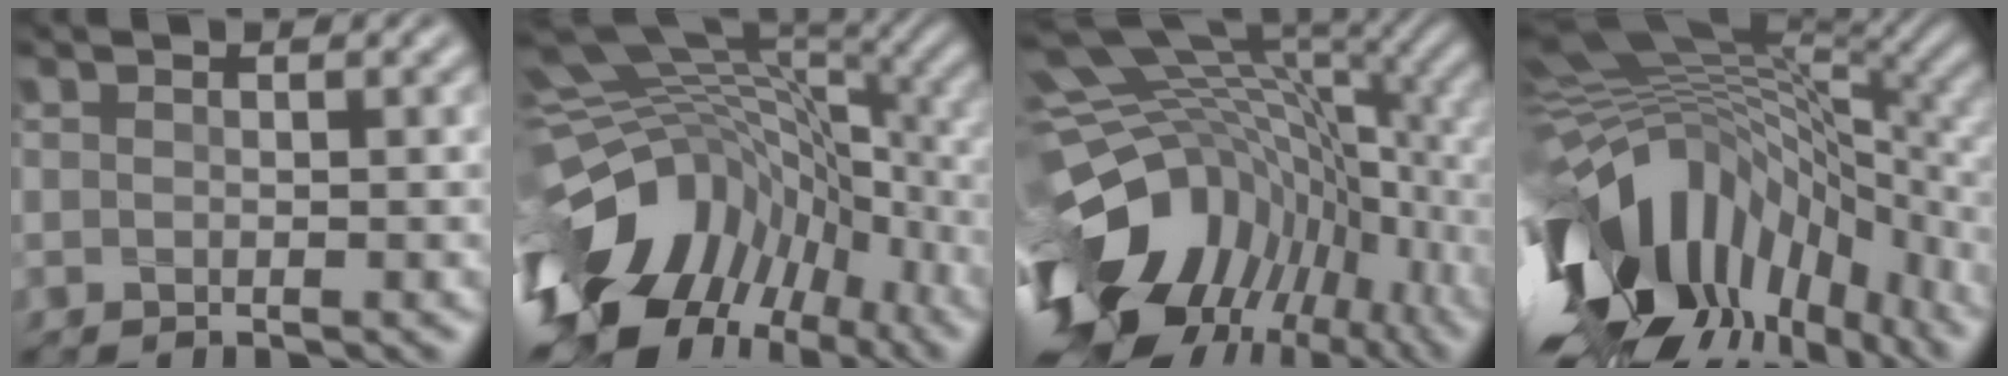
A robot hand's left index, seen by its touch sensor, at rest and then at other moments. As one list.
[{"total": 15.9, "force": [-5.4, 10.7, 10.5], "torque": [-0.212, -0.007, -0.080]}, {"total": 17.3, "force": [-5.5, 10.1, 13.0], "torque": [-0.263, -0.021, -0.072]}, {"total": 16.1, "force": [-4.5, 8.4, 13.0], "torque": [-0.258, -0.003, -0.079]}]